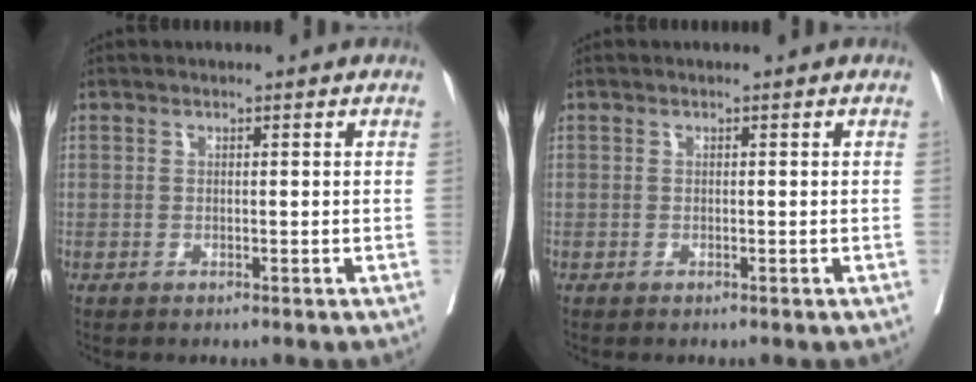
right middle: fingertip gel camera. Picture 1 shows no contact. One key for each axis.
{"total": 0.0}